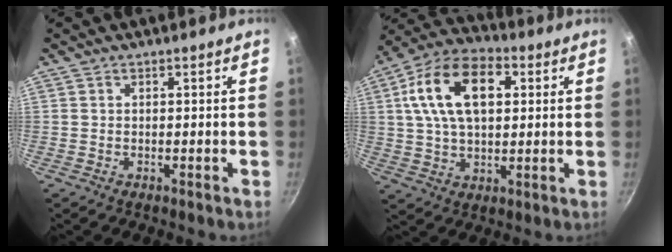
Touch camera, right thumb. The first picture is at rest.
{"total": 17.0, "force": [4.3, 10.1, 13.0], "torque": [-0.211, 0.014, 0.061]}